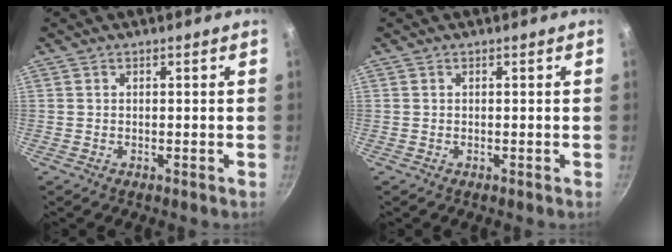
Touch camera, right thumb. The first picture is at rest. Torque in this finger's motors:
{"motor_torque": [0.00, 0.00, 0.12, 0.12, 0.00]}